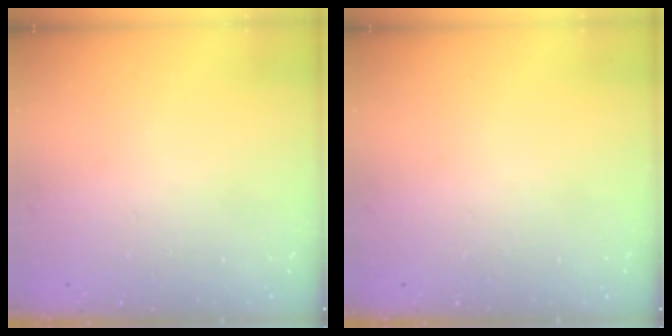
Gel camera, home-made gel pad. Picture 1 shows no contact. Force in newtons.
{"total": 0.0}